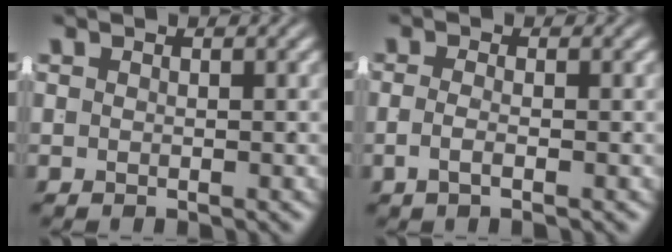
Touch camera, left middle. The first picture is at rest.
{"total": 1.8, "force": [-1.0, -0.4, 1.4], "torque": [-0.026, -0.011, -0.012]}